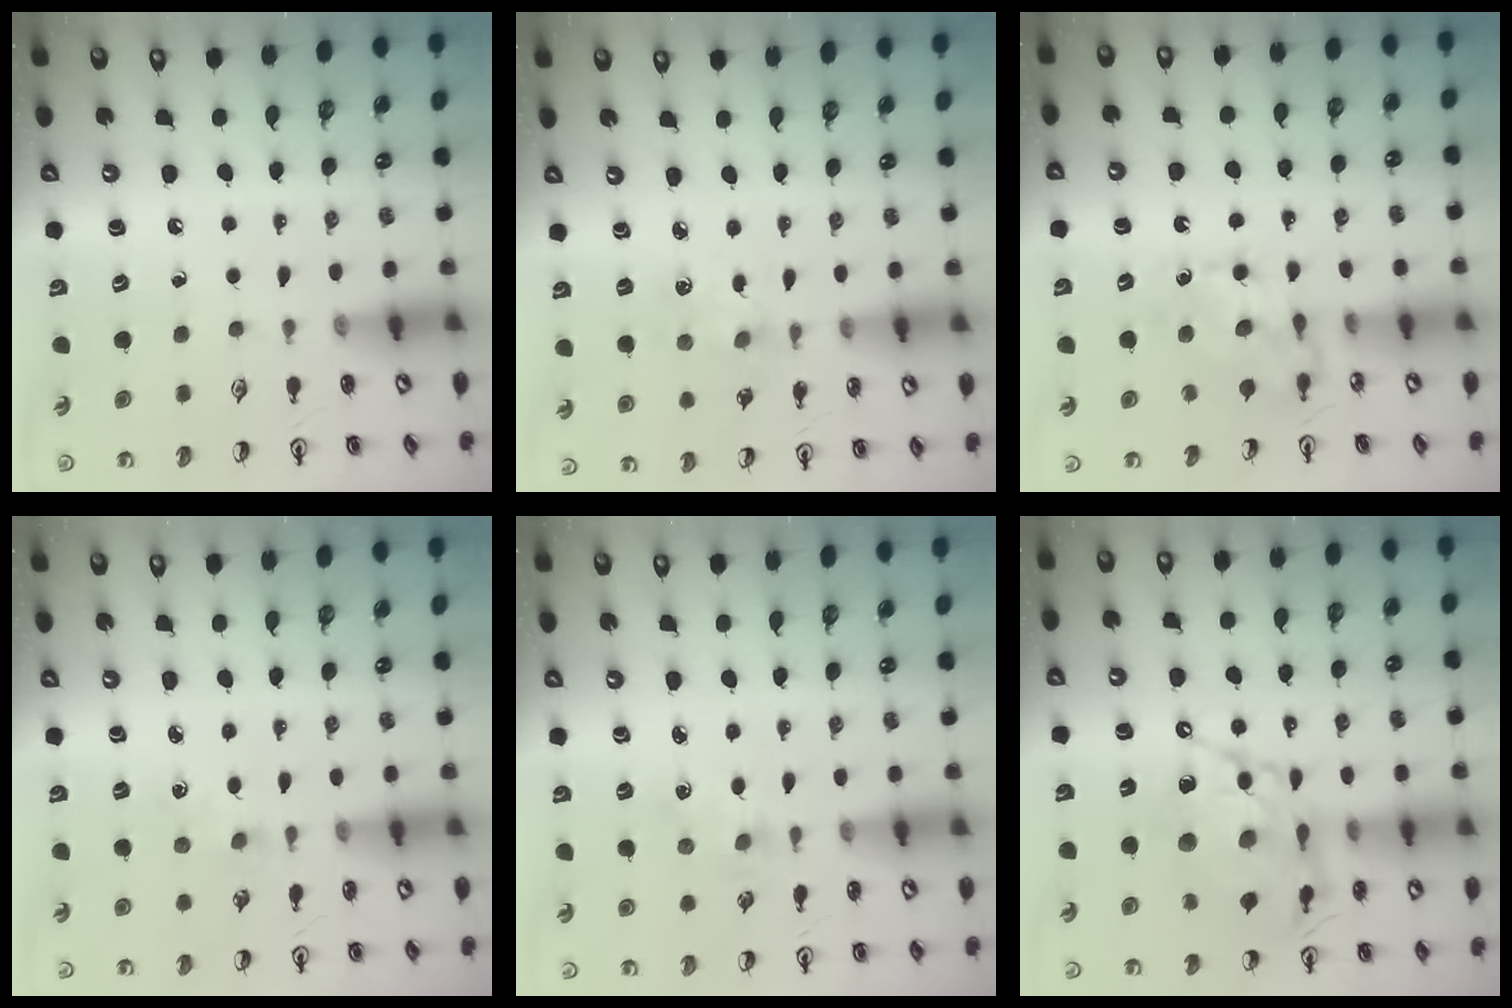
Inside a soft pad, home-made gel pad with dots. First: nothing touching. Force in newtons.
{"total": 5.9, "press": 5.8, "slide": 0.8}
{"total": 7.2, "press": 7.2, "slide": 0.7}
{"total": 1.9, "press": 1.9, "slide": 0.4}
{"total": 2.2, "press": 2.1, "slide": 0.3}
{"total": 15.8, "press": 15.7, "slide": 1.4}